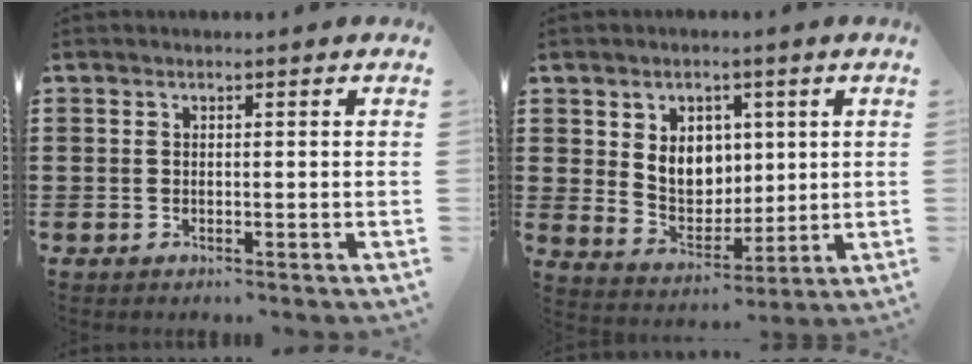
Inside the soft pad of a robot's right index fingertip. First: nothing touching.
{"total": 6.8, "force": [1.8, 5.6, 3.5], "torque": [-0.064, 0.007, 0.030]}